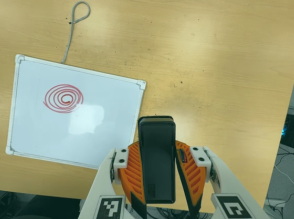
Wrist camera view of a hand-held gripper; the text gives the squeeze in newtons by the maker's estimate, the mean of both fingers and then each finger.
{"total": 8.3, "left": 6.0, "right": 10.5}